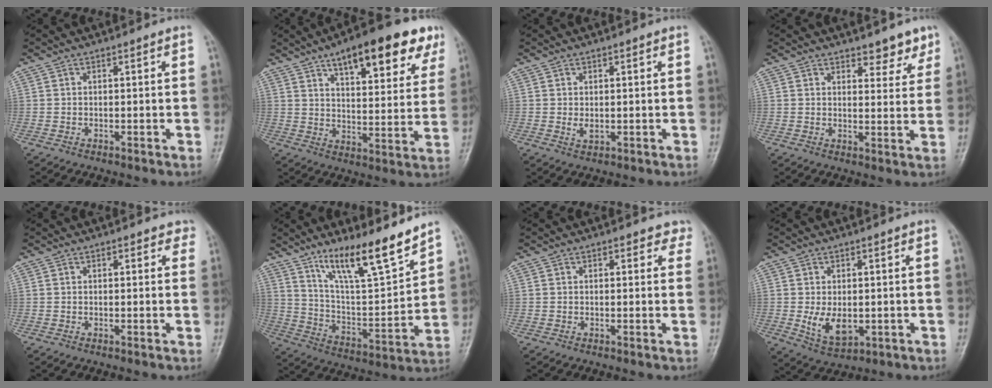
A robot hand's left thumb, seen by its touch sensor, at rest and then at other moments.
{"total": 19.6, "force": [11.6, 7.0, 14.2], "torque": [-0.161, -0.032, 0.164]}
{"total": 1.8, "force": [0.2, 1.1, 1.4], "torque": [-0.022, -0.006, 0.007]}
{"total": 5.0, "force": [3.9, 2.5, 2.0], "torque": [0.010, -0.025, 0.052]}
{"total": 1.8, "force": [1.1, 1.1, 0.9], "torque": [0.010, -0.001, 0.006]}
{"total": 15.7, "force": [11.7, 2.8, 10.1], "torque": [-0.150, -0.075, 0.214]}
{"total": 2.6, "force": [1.9, 1.5, 0.8], "torque": [0.020, -0.005, 0.010]}
{"total": 6.5, "force": [-0.6, 4.0, 5.0], "torque": [-0.077, -0.015, 0.001]}